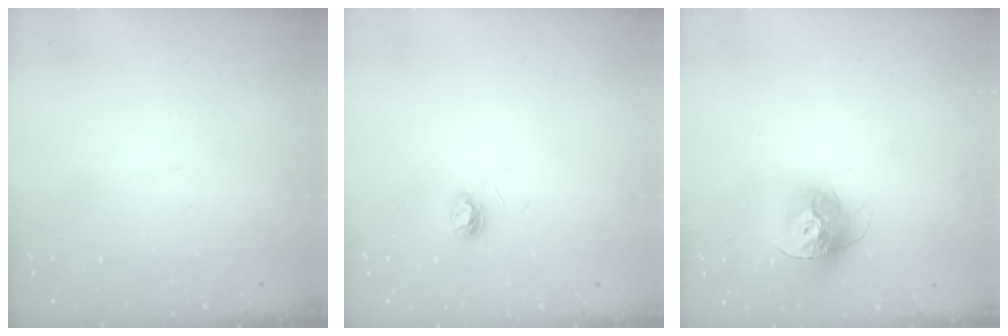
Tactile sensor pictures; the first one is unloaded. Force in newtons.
{"total": 3.9, "press": 3.9, "slide": 0.5}
{"total": 13.8, "press": 13.8, "slide": 1.3}